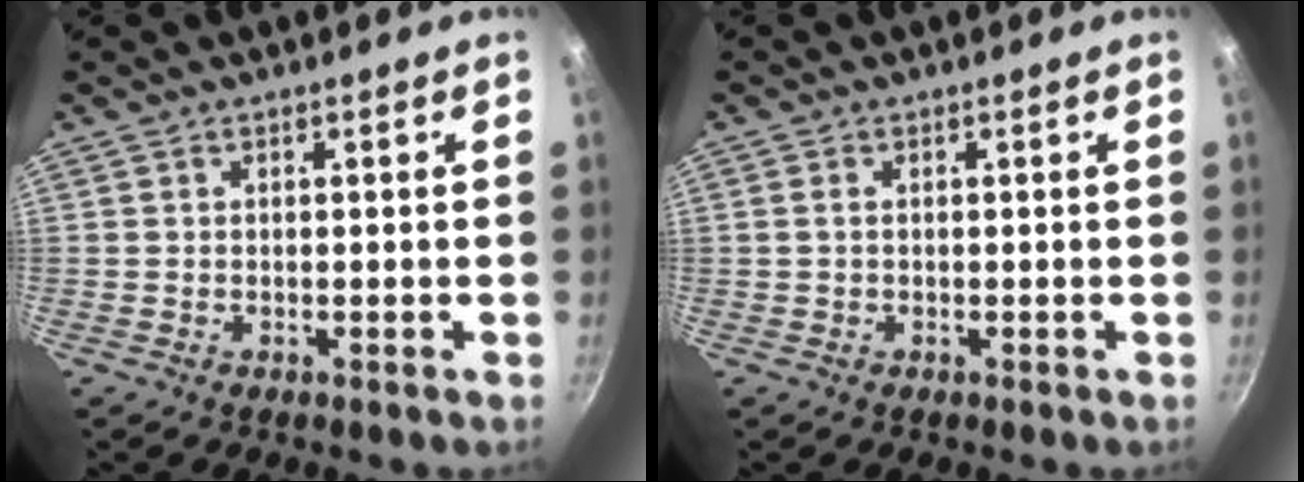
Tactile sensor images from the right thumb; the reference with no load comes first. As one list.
[{"total": 1.0, "force": [0.1, 0.6, 0.8], "torque": [-0.016, 0.002, 0.000]}]